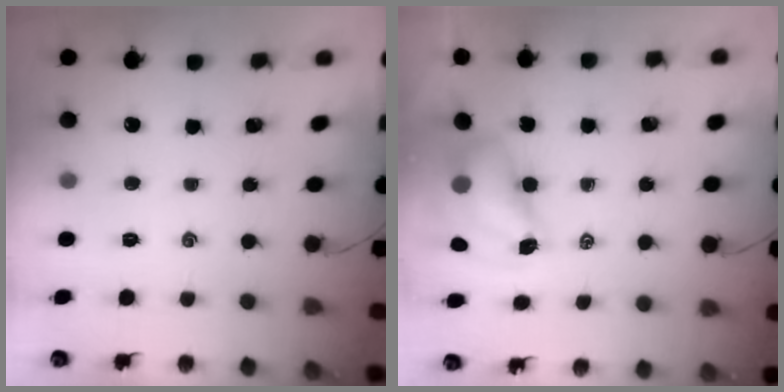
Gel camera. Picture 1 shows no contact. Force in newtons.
{"total": 9.0, "press": 8.8, "slide": 1.9}